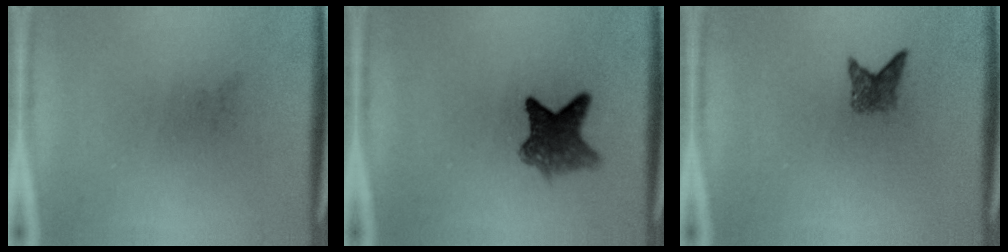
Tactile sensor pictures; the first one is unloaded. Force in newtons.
{"total": 6.1}
{"total": 2.1}